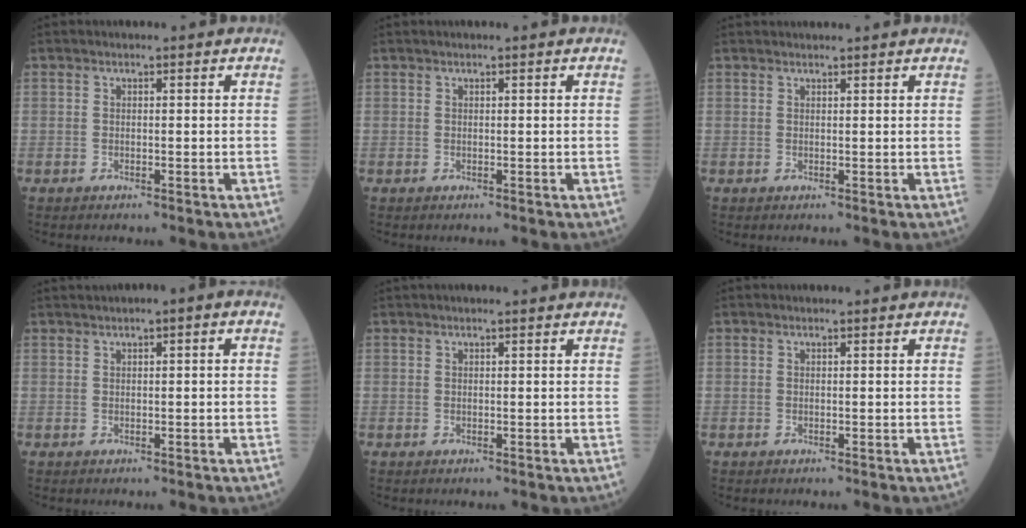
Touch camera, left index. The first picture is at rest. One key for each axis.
{"total": 0.0}
{"total": 2.7, "fx": 2.6, "fy": -0.2, "fz": 0.7, "tx": -0.007, "ty": 0.022, "tz": 0.037}
{"total": 2.2, "fx": 0.7, "fy": 0.3, "fz": 2.0, "tx": -0.029, "ty": 0.013, "tz": 0.011}
{"total": 1.2, "fx": 1.0, "fy": -0.2, "fz": 0.6, "tx": -0.009, "ty": 0.014, "tz": 0.019}
{"total": 0.0}